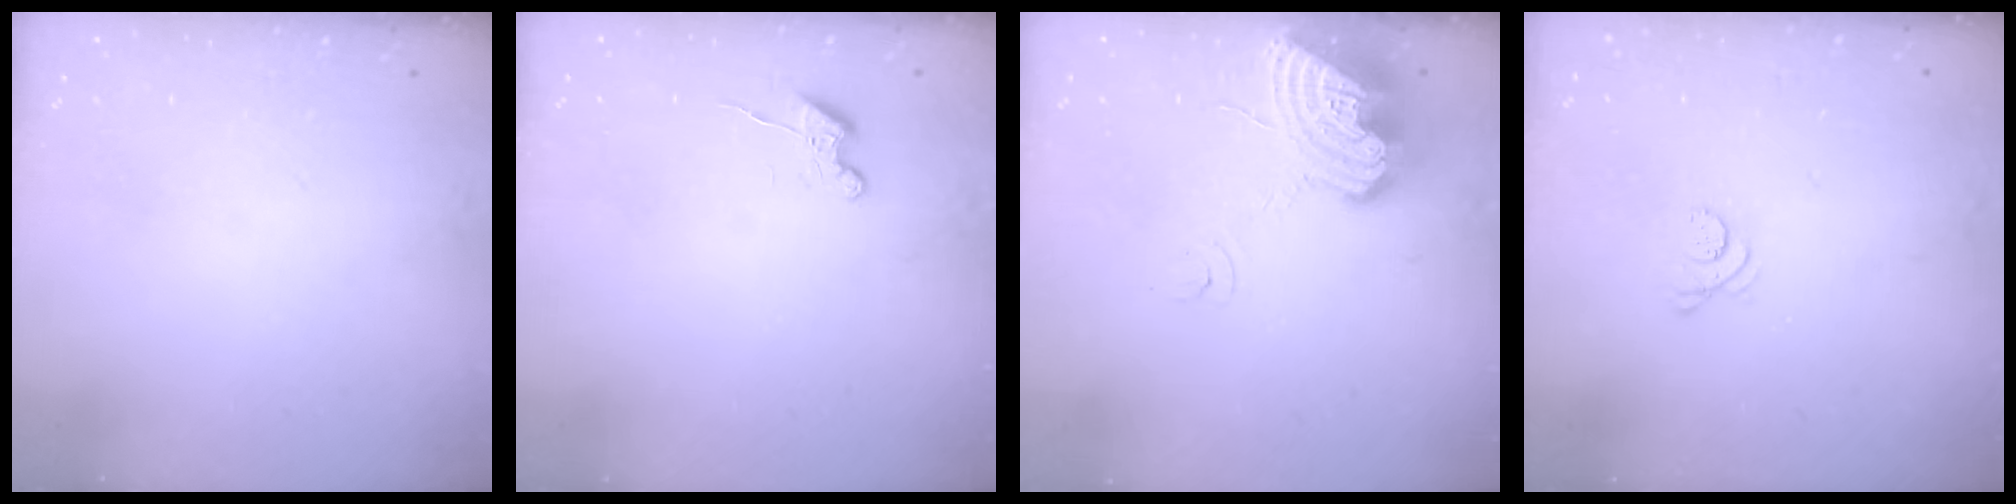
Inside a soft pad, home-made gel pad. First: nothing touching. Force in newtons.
{"total": 4.7, "press": 4.6, "slide": 0.6}
{"total": 14.4, "press": 14.2, "slide": 2.2}
{"total": 3.4, "press": 3.3, "slide": 0.5}